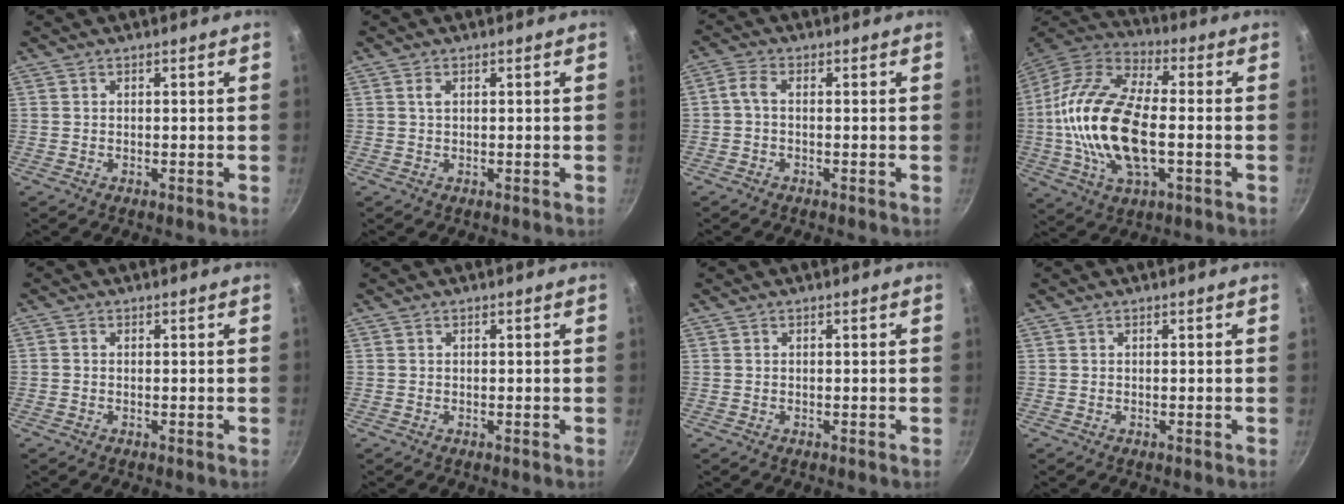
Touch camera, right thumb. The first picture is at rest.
{"total": 1.1, "force": [0.4, 0.5, 0.9], "torque": [-0.018, 0.000, 0.007]}
{"total": 2.7, "force": [-0.4, 1.4, 2.2], "torque": [-0.059, 0.012, -0.016]}
{"total": 22.2, "force": [-2.0, 11.0, 19.2], "torque": [-0.374, 0.029, -0.048]}
{"total": 0.6, "force": [-0.1, 0.5, 0.3], "torque": [-0.005, 0.003, -0.004]}
{"total": 0.0}
{"total": 0.0}
{"total": 0.0}